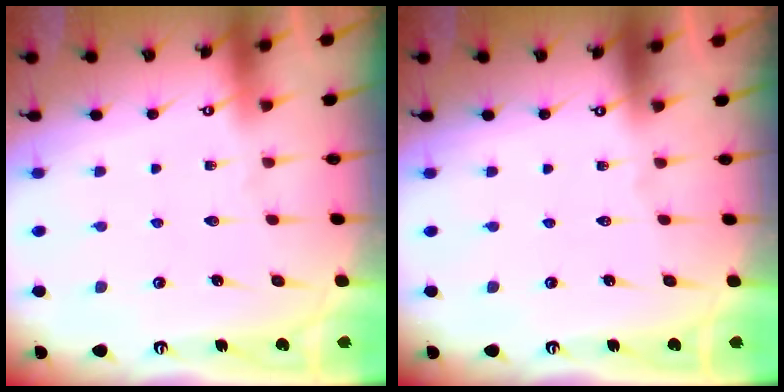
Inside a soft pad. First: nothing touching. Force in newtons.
{"total": 0.0}